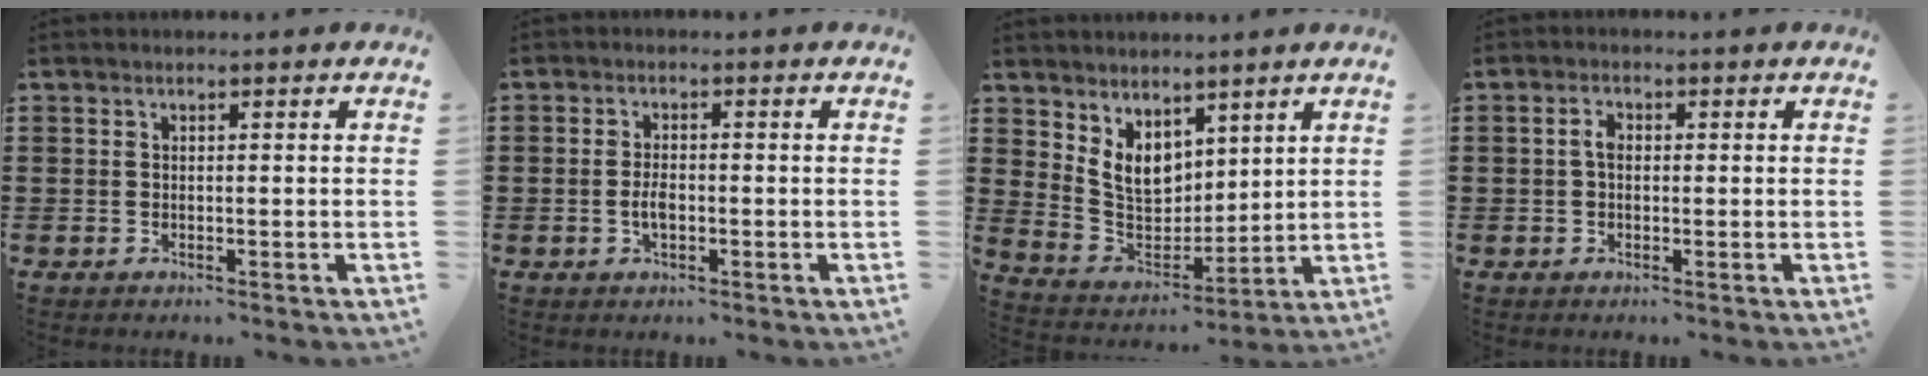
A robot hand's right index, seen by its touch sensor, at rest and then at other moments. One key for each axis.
{"total": 2.8, "fx": -0.7, "fy": 1.3, "fz": 2.4, "tx": -0.053, "ty": 0.000, "tz": -0.015}
{"total": 6.9, "fx": 3.8, "fy": 5.0, "fz": 2.8, "tx": -0.079, "ty": -0.008, "tz": 0.077}
{"total": 2.3, "fx": -0.1, "fy": 1.4, "fz": 1.8, "tx": -0.043, "ty": 0.003, "tz": -0.005}